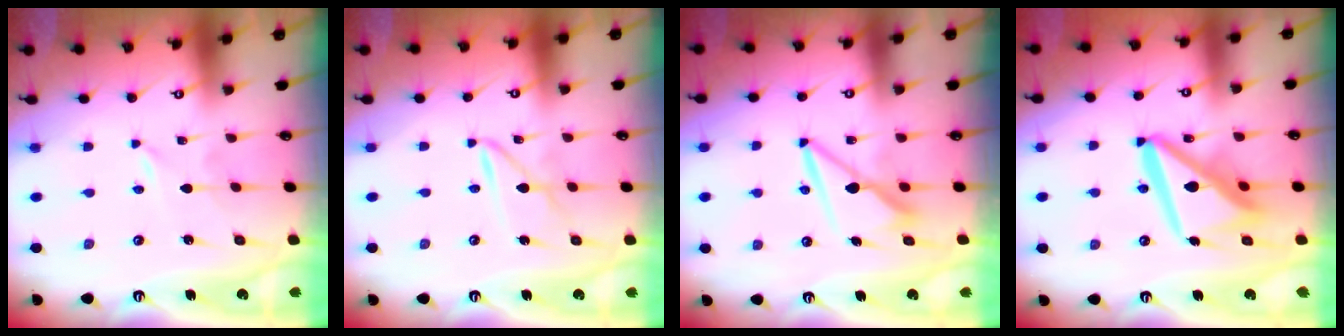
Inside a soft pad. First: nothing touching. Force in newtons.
{"total": 4.6, "press": 4.6, "slide": 0.3}
{"total": 8.2, "press": 8.2, "slide": 0.7}
{"total": 15.2, "press": 15.1, "slide": 1.9}